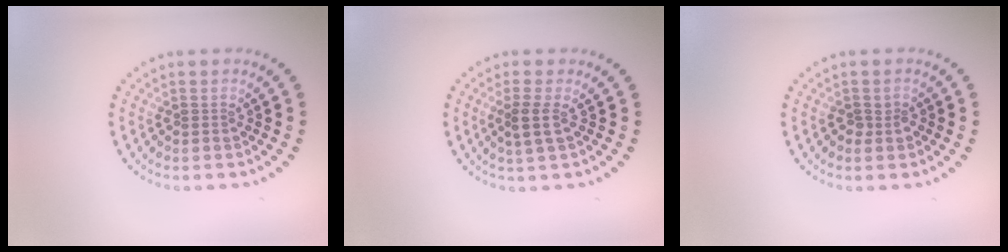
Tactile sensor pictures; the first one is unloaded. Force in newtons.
{"total": 1.8, "press": 1.5, "slide": 1.1}
{"total": 0.9, "press": 0.8, "slide": 0.3}